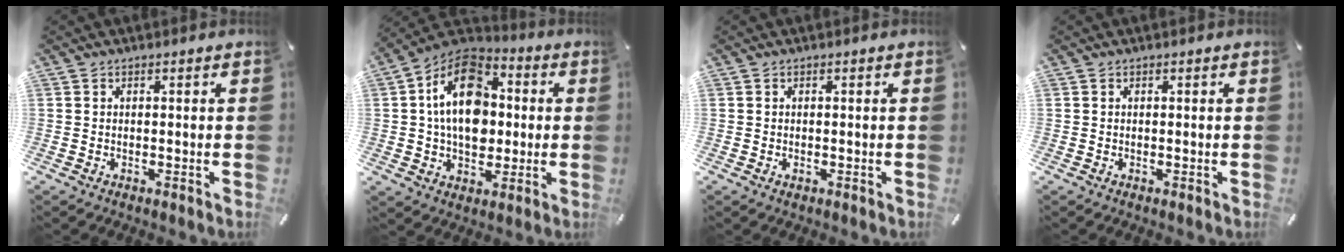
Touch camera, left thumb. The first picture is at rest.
{"total": 17.5, "force": [1.4, 12.7, 12.0], "torque": [-0.219, 0.000, 0.023]}
{"total": 0.6, "force": [-0.1, 0.3, 0.5], "torque": [-0.010, -0.001, -0.003]}
{"total": 0.0}